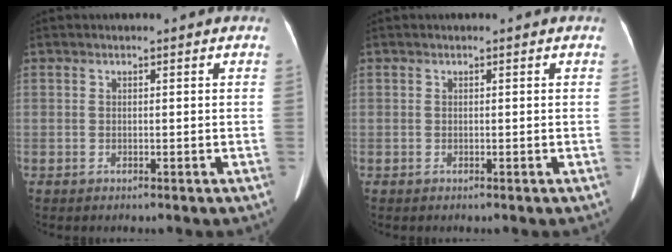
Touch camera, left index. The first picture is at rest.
{"total": 0.0}